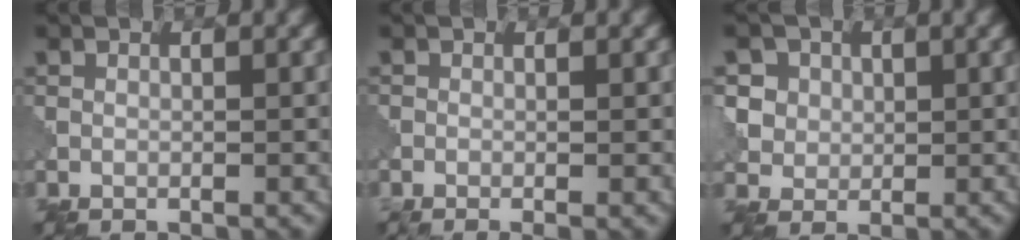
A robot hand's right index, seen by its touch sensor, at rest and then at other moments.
{"total": 2.5, "force": [-0.4, 1.2, 2.1], "torque": [-0.010, 0.004, -0.010]}
{"total": 2.8, "force": [1.2, 2.5, 0.0], "torque": [-0.023, -0.003, 0.027]}